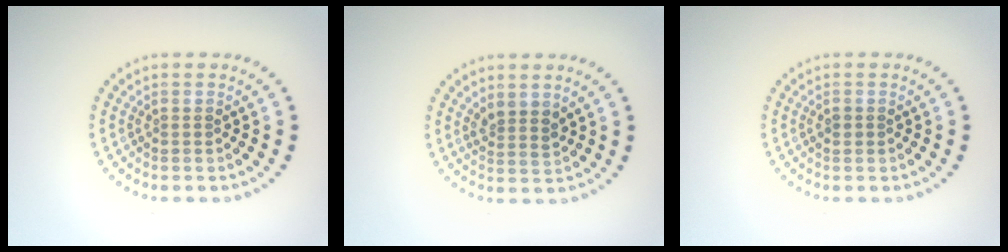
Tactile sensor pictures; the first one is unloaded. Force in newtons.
{"total": 1.9, "press": 1.6, "slide": 1.0}
{"total": 1.0, "press": 1.0, "slide": 0.1}